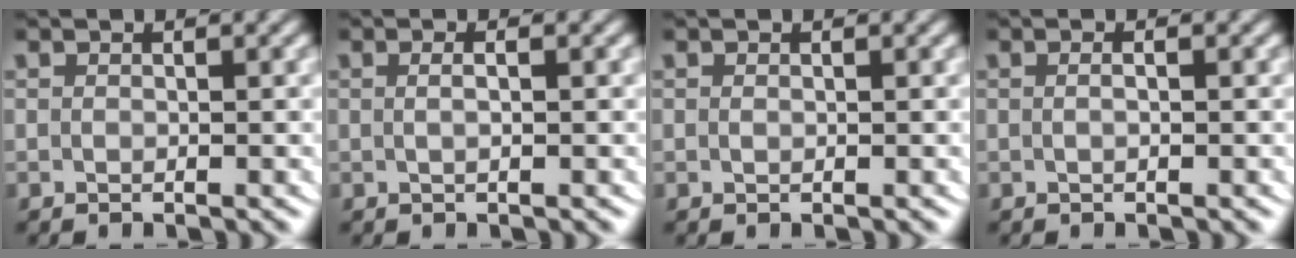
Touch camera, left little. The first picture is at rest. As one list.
[{"total": 1.0, "force": [-0.2, 0.1, 1.0], "torque": [-0.018, 0.000, -0.002]}, {"total": 0.0}, {"total": 0.7, "force": [-0.2, 0.3, 0.6], "torque": [-0.013, 0.002, -0.005]}]